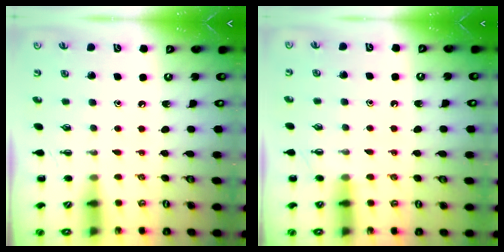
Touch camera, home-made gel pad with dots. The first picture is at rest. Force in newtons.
{"total": 4.2, "press": 3.9, "slide": 1.6}